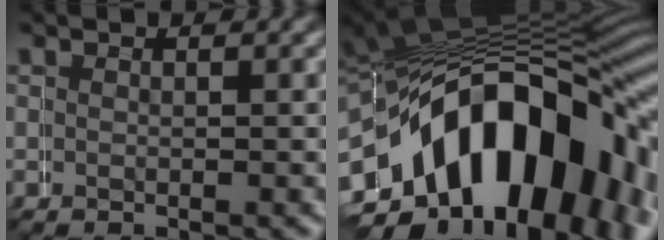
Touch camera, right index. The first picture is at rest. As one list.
[{"total": 20.6, "force": [-3.7, 13.1, 15.5], "torque": [-0.245, 0.007, -0.061]}]